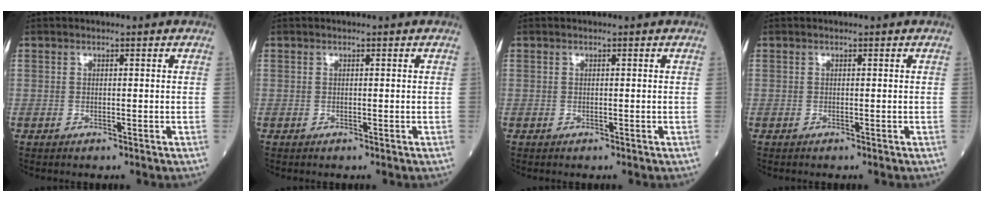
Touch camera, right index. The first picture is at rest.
{"total": 0.0}
{"total": 0.0}
{"total": 0.0}